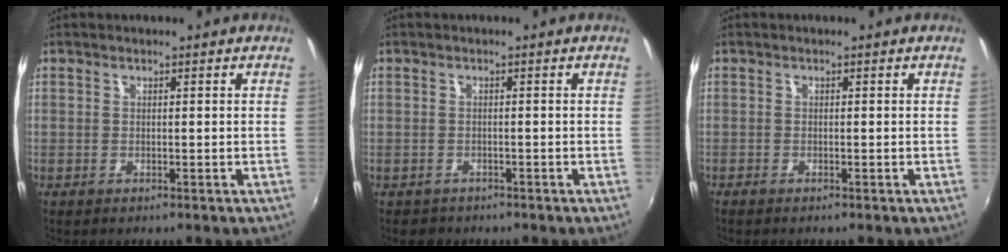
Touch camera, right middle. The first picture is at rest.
{"total": 1.9, "force": [-1.3, 1.4, 0.2], "torque": [-0.010, -0.003, -0.019]}
{"total": 0.7, "force": [-0.7, 0.1, 0.3], "torque": [-0.006, -0.004, -0.015]}